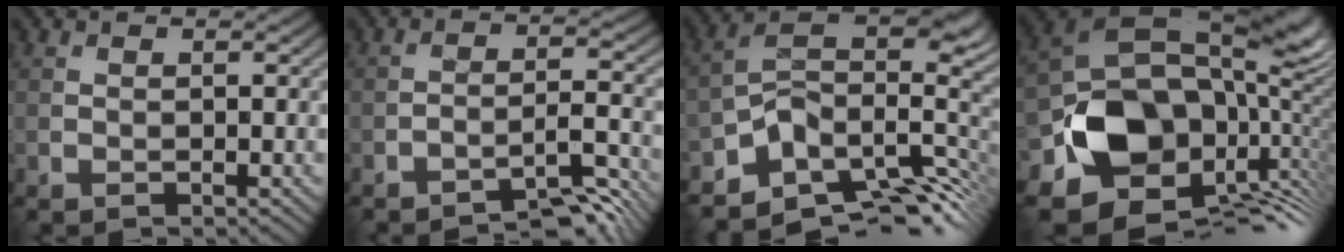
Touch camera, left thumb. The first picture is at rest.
{"total": 6.6, "force": [-5.4, 1.0, 3.8], "torque": [-0.053, 0.017, -0.089]}
{"total": 11.7, "force": [-5.2, 6.6, 8.2], "torque": [-0.154, -0.011, -0.079]}
{"total": 17.0, "force": [-4.0, 12.0, 11.3], "torque": [-0.197, -0.042, -0.056]}